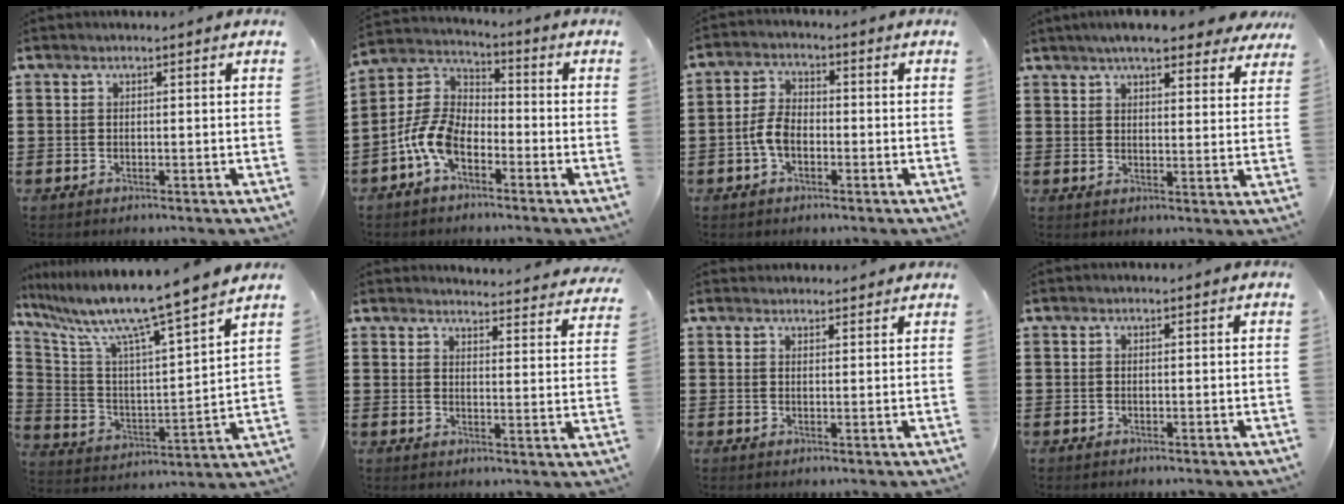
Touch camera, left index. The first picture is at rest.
{"total": 8.7, "force": [-4.8, 4.6, 5.6], "torque": [-0.162, -0.002, -0.106]}
{"total": 4.6, "force": [-1.5, 2.6, 3.5], "torque": [-0.091, -0.001, -0.036]}
{"total": 6.6, "force": [5.7, 1.1, 3.1], "torque": [-0.071, -0.009, 0.102]}
{"total": 10.3, "force": [8.7, -0.6, 5.4], "torque": [-0.142, -0.071, 0.137]}
{"total": 3.4, "force": [3.4, 0.0, 0.3], "torque": [-0.014, -0.029, 0.056]}
{"total": 1.7, "force": [1.7, 0.5, -0.1], "torque": [-0.004, 0.002, 0.033]}
{"total": 0.0}